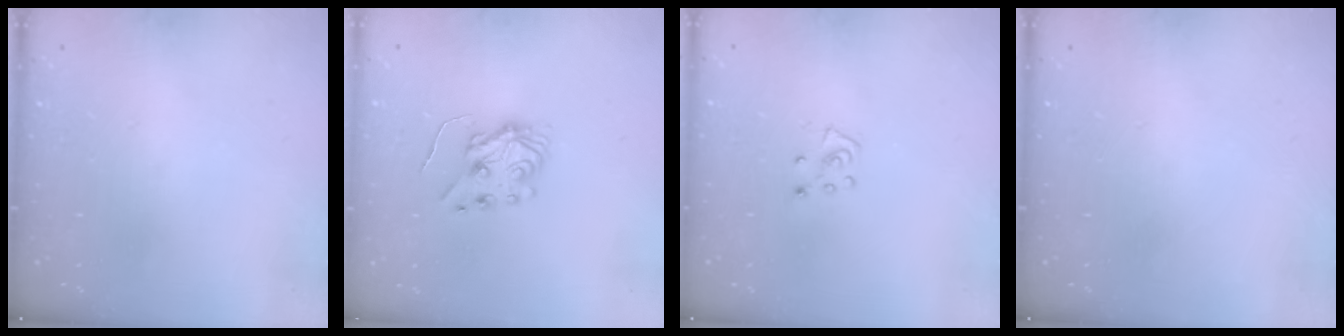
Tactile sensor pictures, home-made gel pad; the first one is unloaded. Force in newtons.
{"total": 6.0, "press": 6.0, "slide": 0.6}
{"total": 5.0, "press": 4.9, "slide": 0.4}
{"total": 0.0}